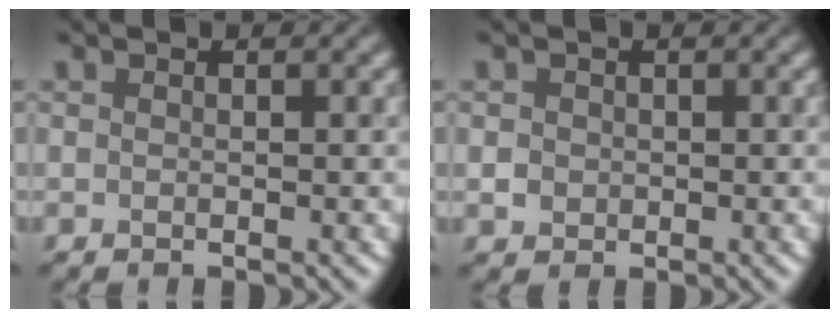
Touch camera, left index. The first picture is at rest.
{"total": 1.2, "force": [0.0, 1.1, 0.3], "torque": [0.001, -0.004, -0.001]}